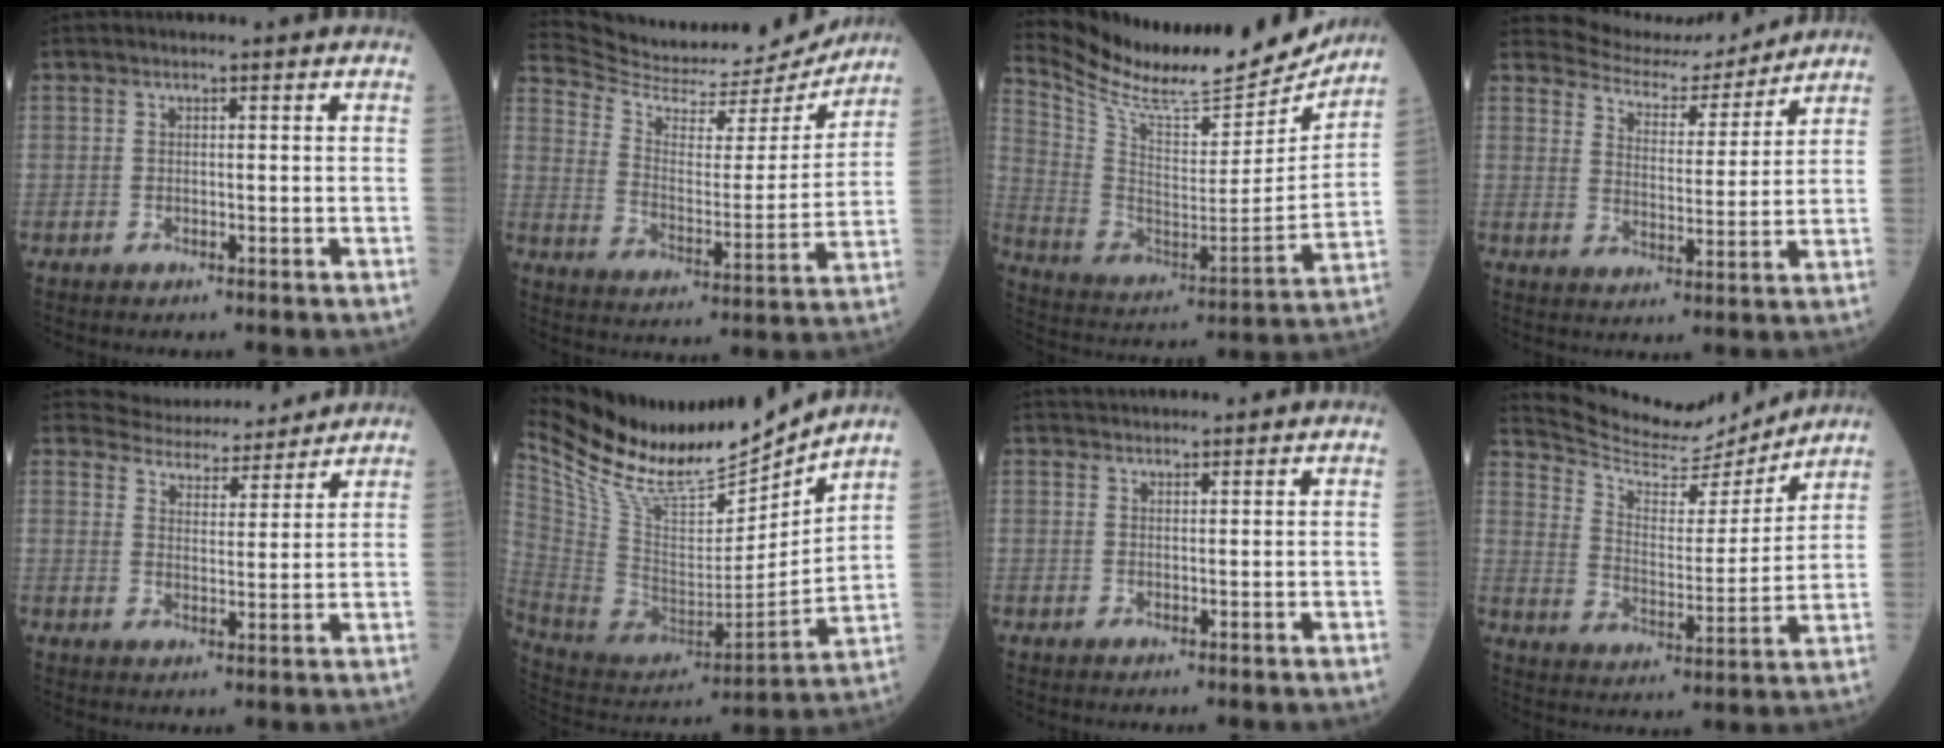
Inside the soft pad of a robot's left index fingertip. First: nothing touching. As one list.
[{"total": 20.4, "force": [19.9, 2.5, 4.1], "torque": [-0.080, -0.047, 0.288]}, {"total": 22.5, "force": [21.2, 3.0, 7.0], "torque": [-0.142, -0.054, 0.331]}, {"total": 9.4, "force": [9.3, 1.3, -0.1], "torque": [-0.010, 0.002, 0.143]}, {"total": 9.9, "force": [9.6, 2.0, 1.1], "torque": [-0.019, 0.010, 0.137]}, {"total": 25.8, "force": [22.6, 4.1, 11.7], "torque": [-0.228, -0.027, 0.387]}, {"total": 4.6, "force": [4.4, 0.6, 1.1], "torque": [-0.016, 0.036, 0.068]}, {"total": 14.0, "force": [13.7, 1.5, 2.0], "torque": [-0.050, -0.010, 0.221]}]